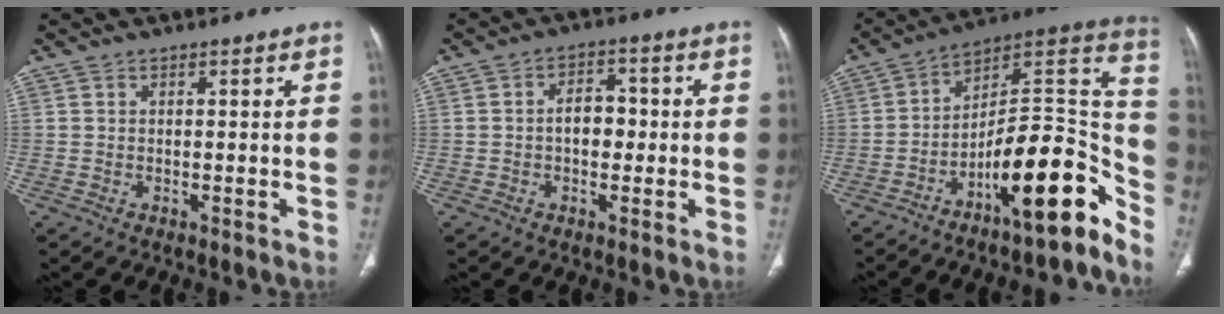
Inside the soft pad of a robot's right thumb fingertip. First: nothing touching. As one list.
[{"total": 5.3, "force": [-0.4, 3.6, 3.8], "torque": [-0.040, 0.017, -0.013]}, {"total": 19.2, "force": [-11.6, 5.9, 14.0], "torque": [-0.165, 0.122, -0.184]}]